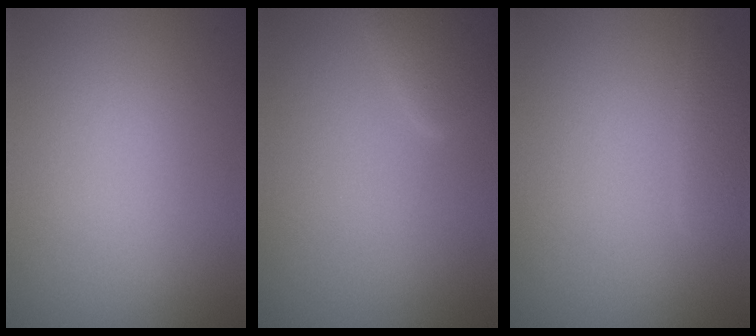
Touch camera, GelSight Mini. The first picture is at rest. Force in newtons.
{"total": 2.6, "press": 2.6, "slide": 0.2}
{"total": 1.4, "press": 1.4, "slide": 0.1}